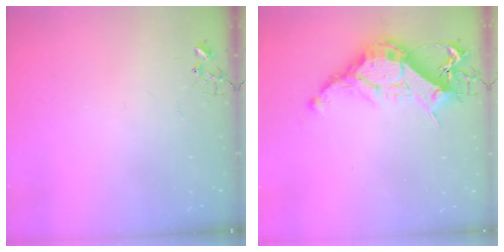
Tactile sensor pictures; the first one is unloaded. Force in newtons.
{"total": 15.5, "press": 15.5, "slide": 1.4}